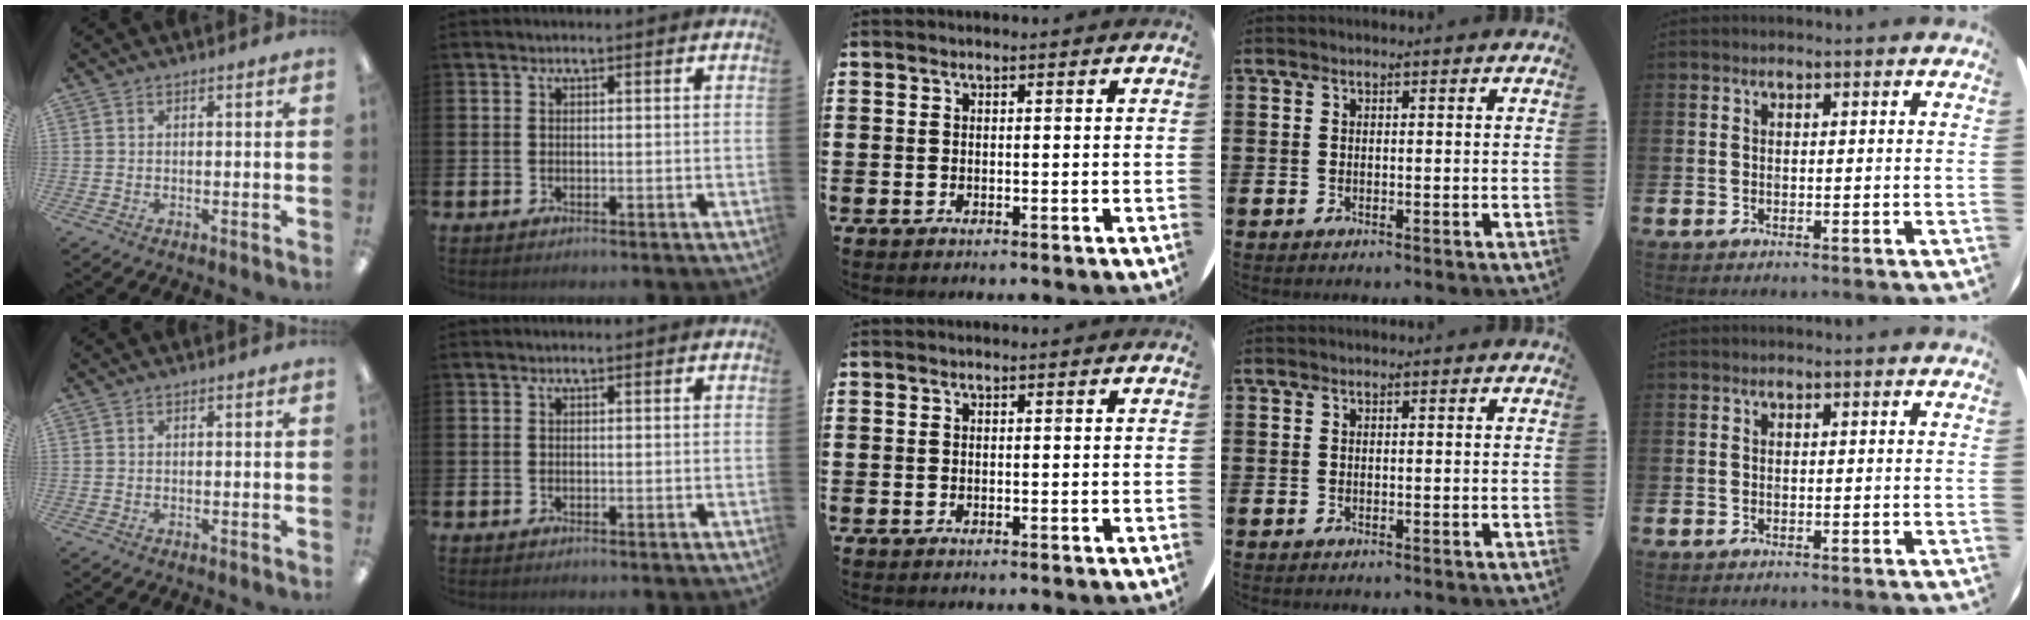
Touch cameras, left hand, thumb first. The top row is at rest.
{}